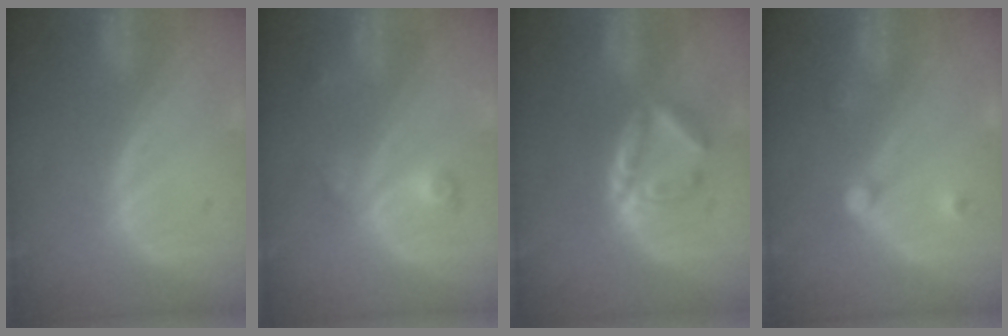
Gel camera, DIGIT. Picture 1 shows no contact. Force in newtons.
{"total": 3.8, "press": 3.5, "slide": 1.4}
{"total": 5.1, "press": 4.9, "slide": 1.3}
{"total": 3.7, "press": 3.4, "slide": 1.3}